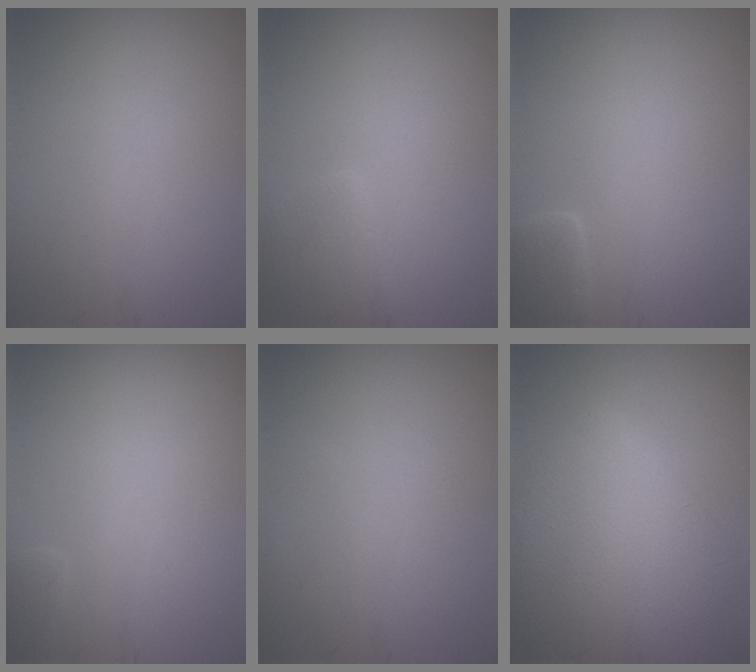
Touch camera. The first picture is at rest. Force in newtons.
{"total": 2.1, "press": 2.1, "slide": 0.2}
{"total": 2.3, "press": 2.3, "slide": 0.2}
{"total": 0.7, "press": 0.7, "slide": 0.1}
{"total": 0.0}
{"total": 10.9, "press": 10.9, "slide": 0.7}